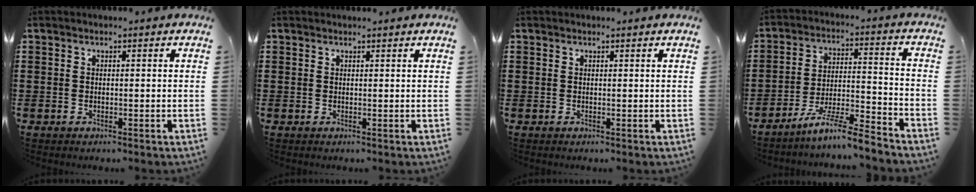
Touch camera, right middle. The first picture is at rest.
{"total": 0.0}
{"total": 0.0}
{"total": 8.3, "force": [-7.4, -0.2, 3.6], "torque": [-0.071, -0.003, -0.145]}